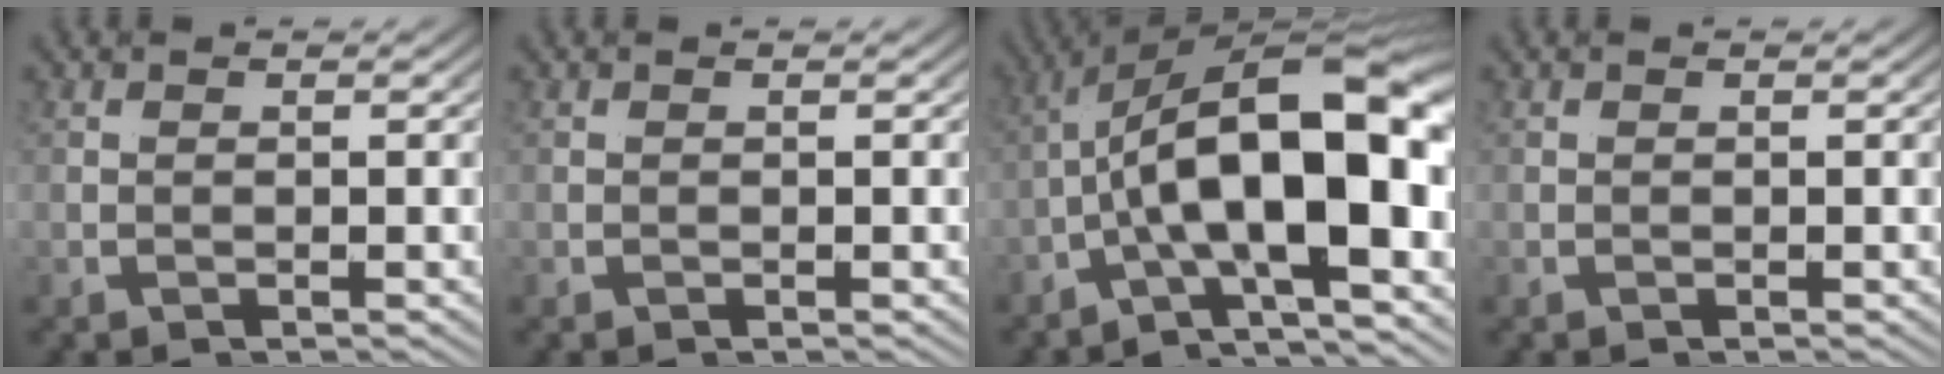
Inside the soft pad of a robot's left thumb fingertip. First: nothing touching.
{"total": 0.0}
{"total": 14.9, "force": [-1.8, 6.3, 13.4], "torque": [-0.211, -0.005, -0.036]}
{"total": 0.0}